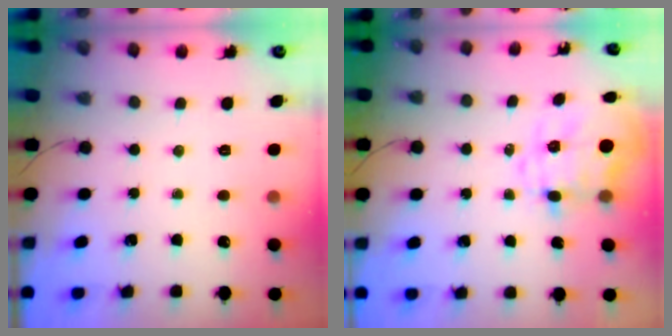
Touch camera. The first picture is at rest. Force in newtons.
{"total": 7.5, "press": 7.3, "slide": 1.9}